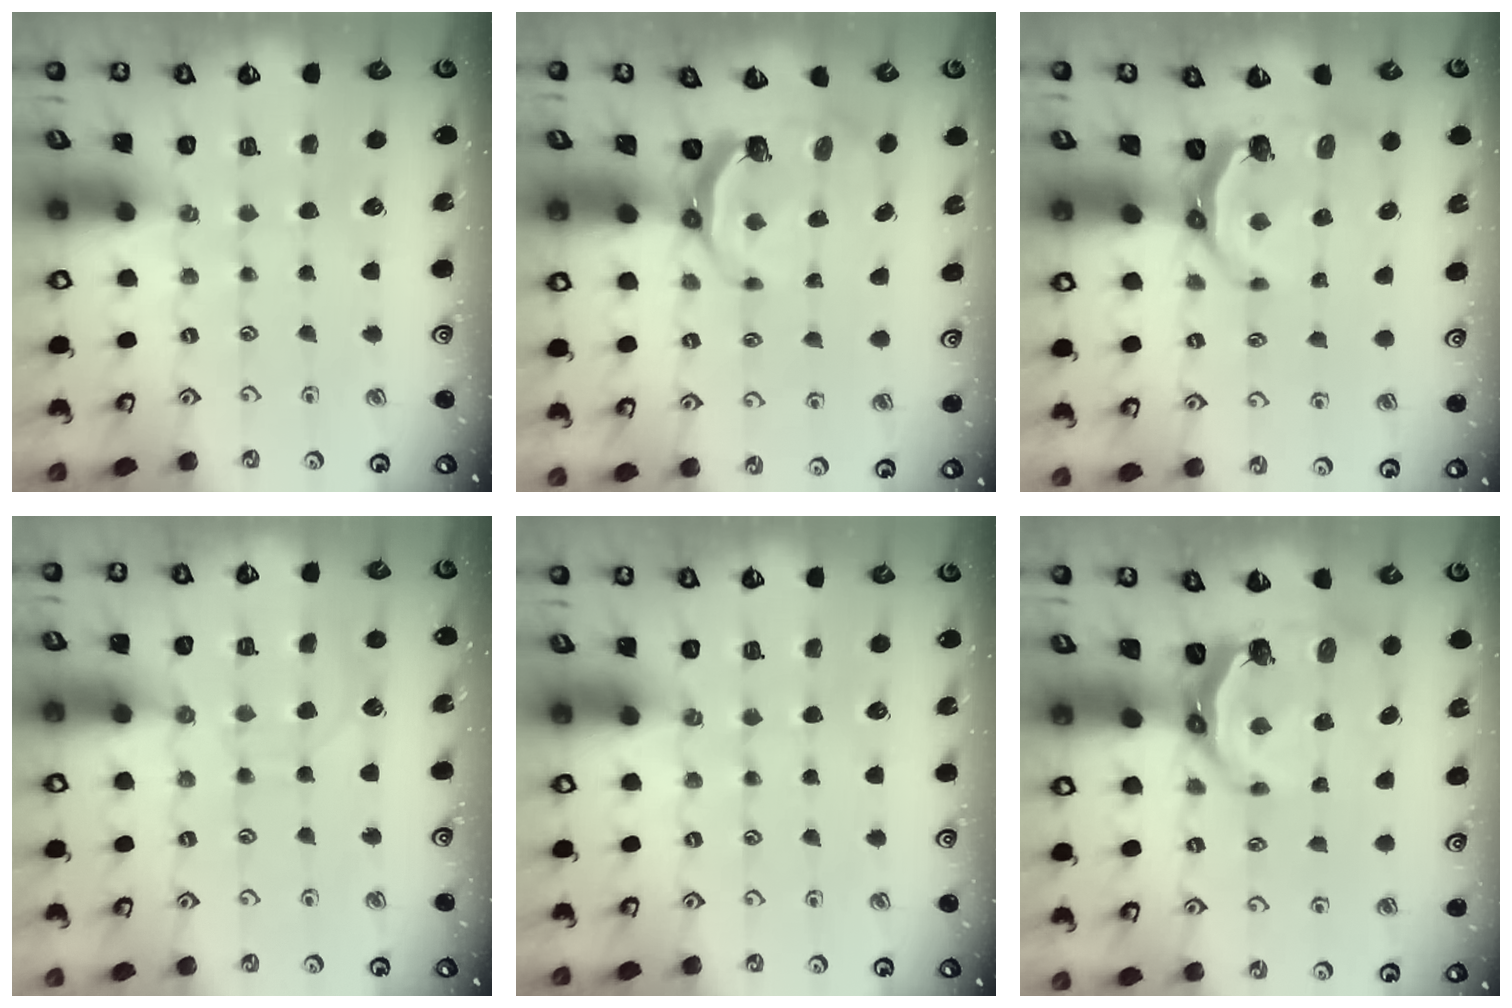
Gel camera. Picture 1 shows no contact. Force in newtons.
{"total": 7.0, "press": 5.9, "slide": 3.8}
{"total": 6.2, "press": 5.3, "slide": 3.2}
{"total": 5.5, "press": 5.5, "slide": 0.3}
{"total": 0.0}
{"total": 7.0, "press": 5.6, "slide": 4.2}